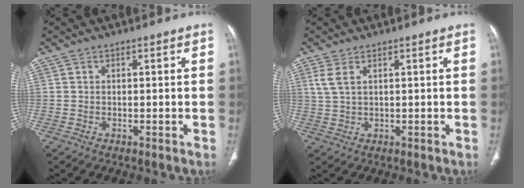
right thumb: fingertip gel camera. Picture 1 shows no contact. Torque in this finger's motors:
{"motor_torque": [-0.51, 0.02, 0.60, -0.18, 0.12]}